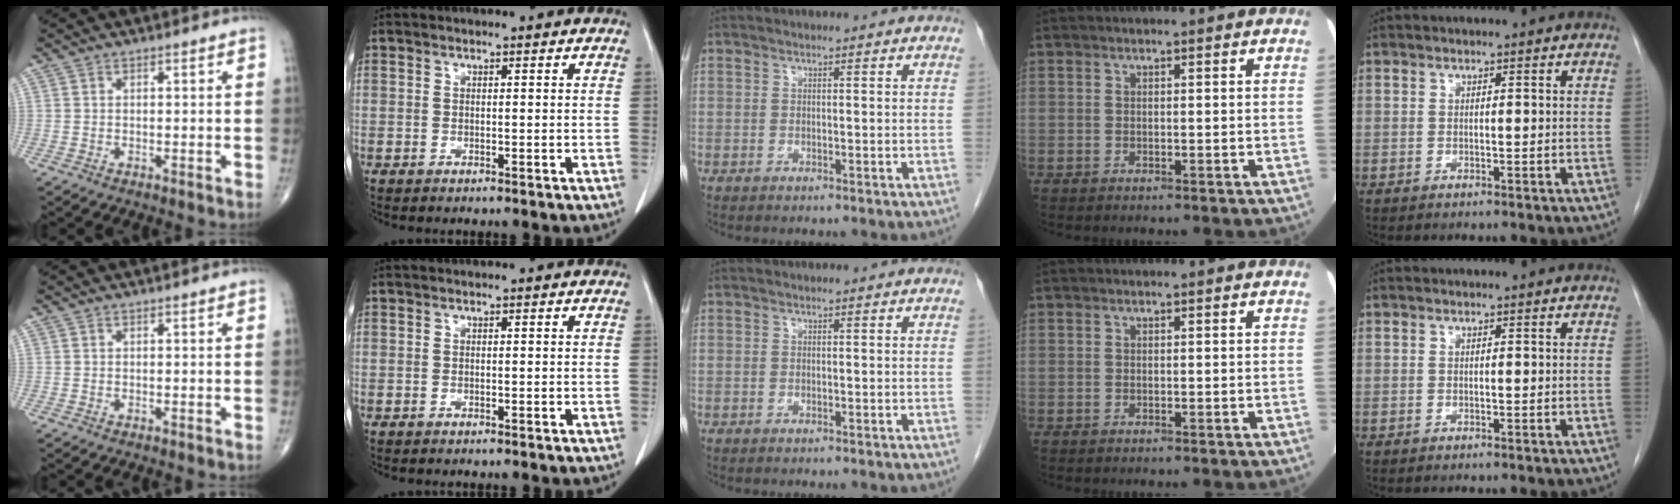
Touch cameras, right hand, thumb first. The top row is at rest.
{}